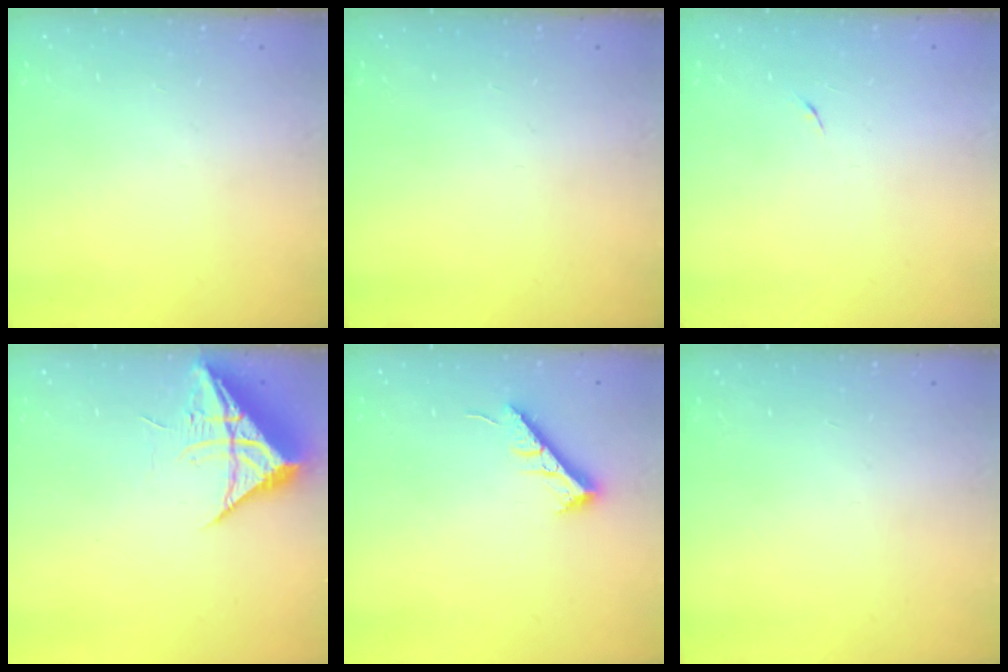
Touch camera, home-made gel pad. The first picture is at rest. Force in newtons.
{"total": 0.0}
{"total": 4.0, "press": 3.9, "slide": 0.8}
{"total": 9.4, "press": 9.3, "slide": 1.0}
{"total": 7.3, "press": 7.3, "slide": 0.6}
{"total": 0.0}